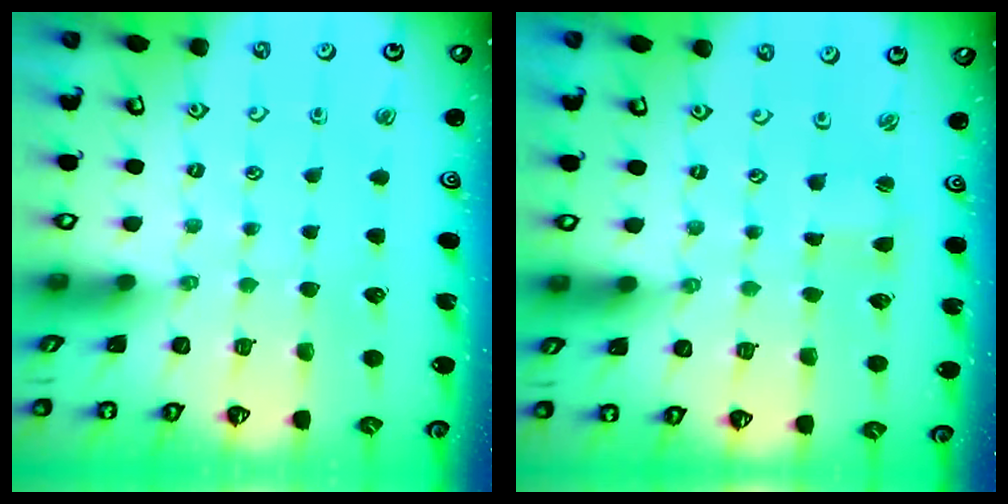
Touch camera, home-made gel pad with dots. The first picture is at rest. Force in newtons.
{"total": 1.4, "press": 1.4, "slide": 0.2}